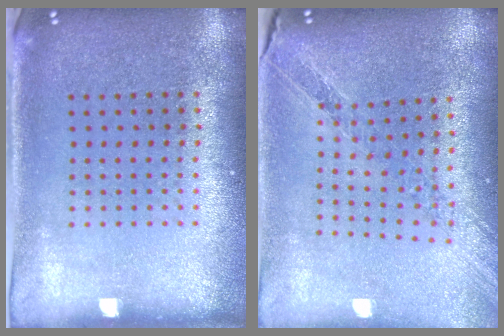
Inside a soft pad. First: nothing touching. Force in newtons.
{"total": 1.0, "press": 1.0, "slide": 0.0}